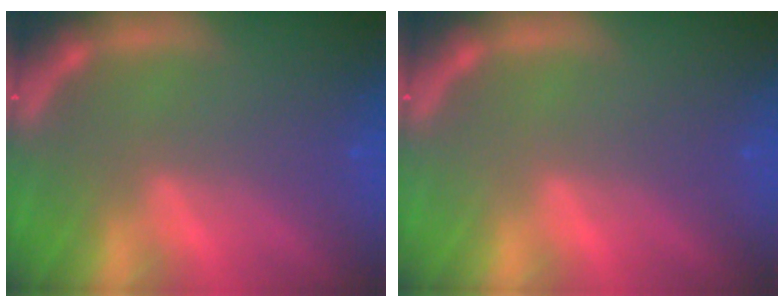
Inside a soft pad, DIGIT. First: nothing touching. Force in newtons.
{"total": 0.0}